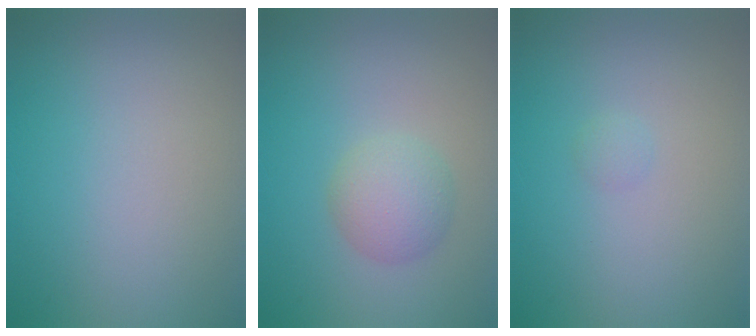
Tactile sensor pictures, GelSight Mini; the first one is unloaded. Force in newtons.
{"total": 3.0, "press": 3.0, "slide": 0.1}
{"total": 0.5, "press": 0.5, "slide": 0.0}